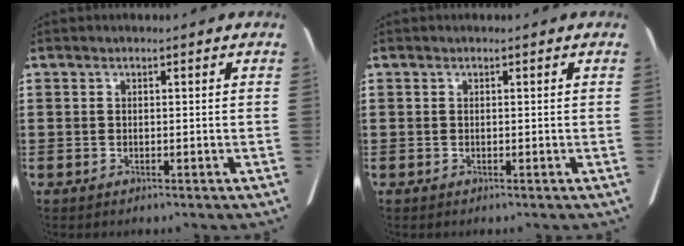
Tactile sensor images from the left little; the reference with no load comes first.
{"total": 0.0}